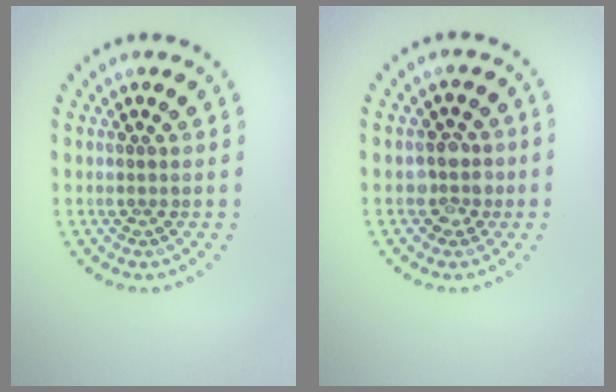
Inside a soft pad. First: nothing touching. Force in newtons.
{"total": 2.3, "press": 2.1, "slide": 1.0}